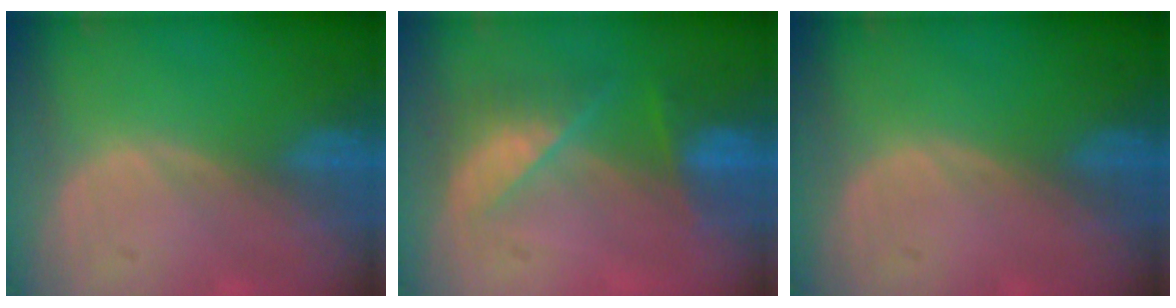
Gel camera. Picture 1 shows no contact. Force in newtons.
{"total": 7.3, "press": 6.5, "slide": 3.2}
{"total": 0.0}